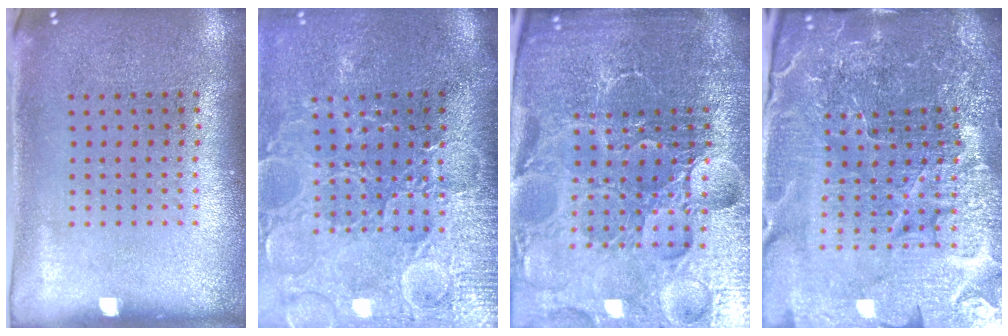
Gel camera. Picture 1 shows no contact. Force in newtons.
{"total": 4.1, "press": 3.7, "slide": 1.7}
{"total": 6.5, "press": 5.9, "slide": 2.9}
{"total": 6.6, "press": 5.8, "slide": 3.0}